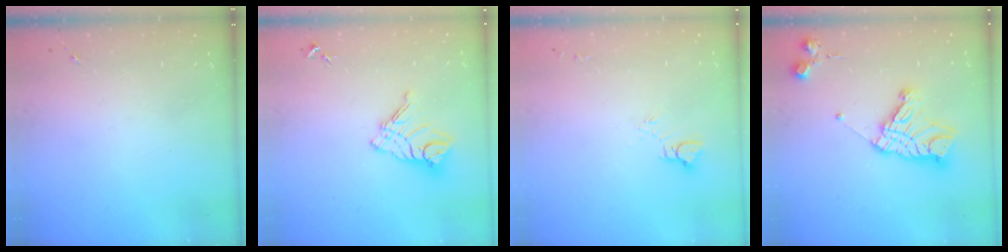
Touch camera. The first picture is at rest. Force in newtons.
{"total": 12.6, "press": 12.5, "slide": 1.3}
{"total": 5.3, "press": 5.3, "slide": 0.5}
{"total": 15.8, "press": 15.8, "slide": 1.3}